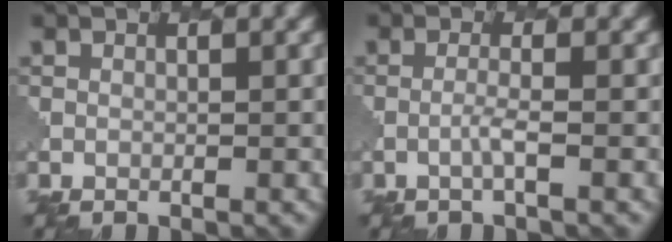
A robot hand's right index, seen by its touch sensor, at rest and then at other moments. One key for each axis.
{"total": 1.1, "fx": 0.0, "fy": 0.0, "fz": 1.1, "tx": -0.020, "ty": 0.005, "tz": -0.010}